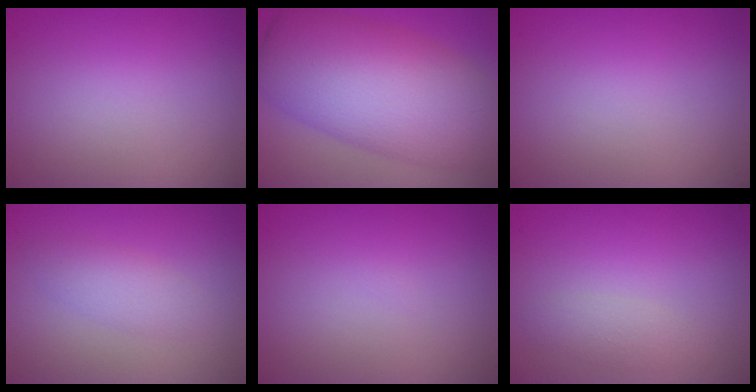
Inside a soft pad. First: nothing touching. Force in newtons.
{"total": 11.6, "press": 11.6, "slide": 0.3}
{"total": 0.0}
{"total": 2.1, "press": 2.1, "slide": 0.1}
{"total": 0.0}
{"total": 1.4, "press": 1.4, "slide": 0.1}